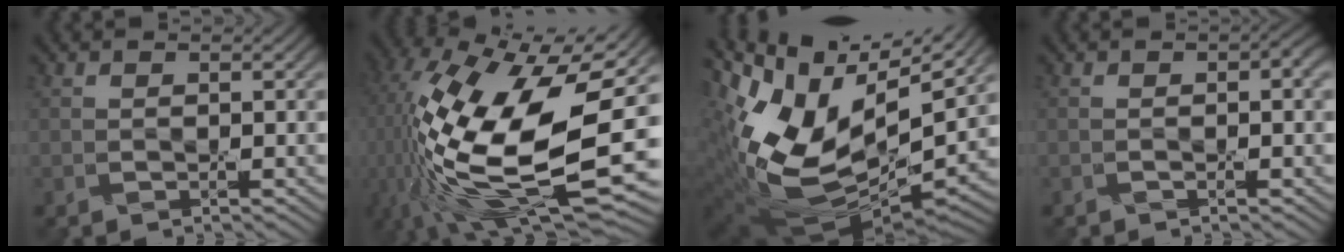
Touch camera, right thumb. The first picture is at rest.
{"total": 20.3, "force": [-1.9, 8.6, 18.2], "torque": [-0.376, -0.029, -0.028]}
{"total": 18.2, "force": [2.7, 9.9, 15.0], "torque": [-0.320, -0.032, 0.068]}
{"total": 1.8, "force": [0.2, 0.5, 1.7], "torque": [-0.026, -0.001, 0.001]}